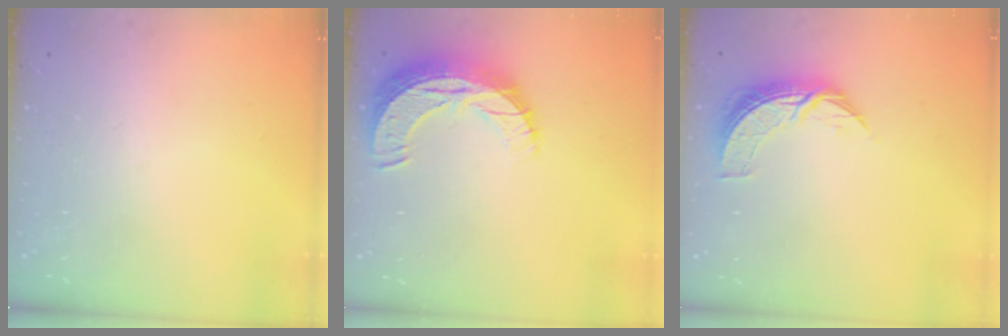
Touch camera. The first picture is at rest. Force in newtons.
{"total": 10.9, "press": 10.9, "slide": 0.7}
{"total": 8.0, "press": 8.0, "slide": 0.3}